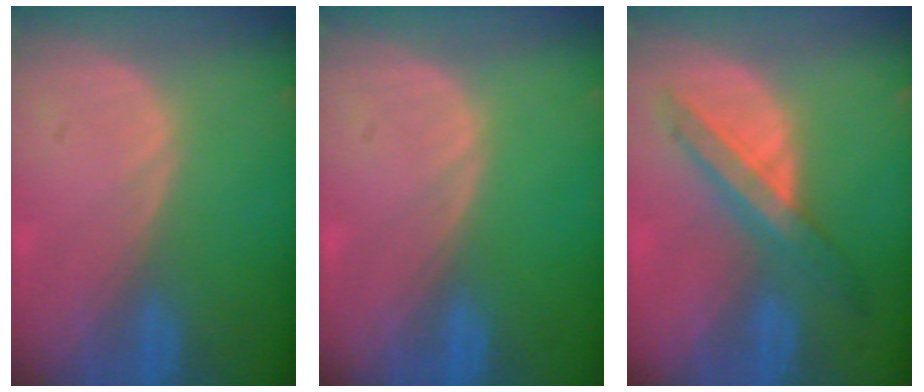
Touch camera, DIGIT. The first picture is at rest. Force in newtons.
{"total": 0.0}
{"total": 6.9, "press": 6.4, "slide": 2.5}